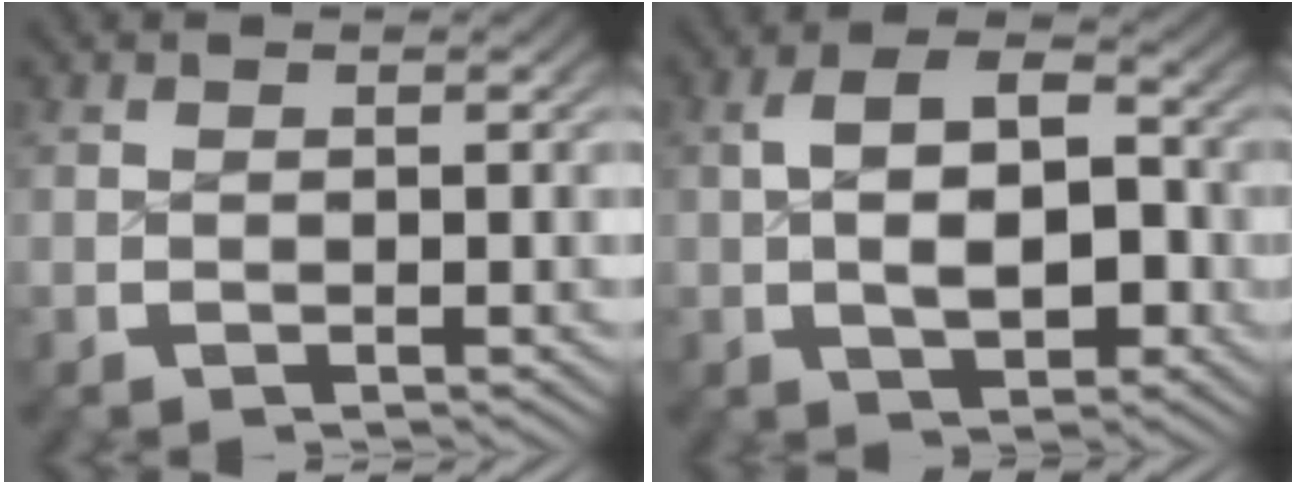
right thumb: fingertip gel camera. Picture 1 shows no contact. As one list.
[{"total": 7.7, "force": [0.2, 4.9, 6.0], "torque": [-0.092, -0.008, 0.005]}]